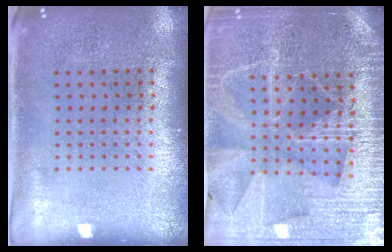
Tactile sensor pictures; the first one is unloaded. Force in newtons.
{"total": 4.5, "press": 4.2, "slide": 1.8}